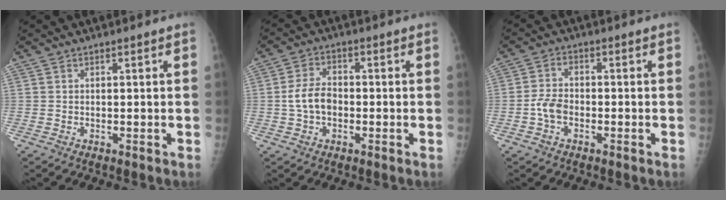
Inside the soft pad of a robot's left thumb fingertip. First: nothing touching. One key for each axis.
{"total": 6.0, "fx": -0.9, "fy": 4.1, "fz": 4.3, "tx": -0.077, "ty": 0.018, "tz": -0.020}
{"total": 4.4, "fx": -1.5, "fy": 2.8, "fz": 3.1, "tx": -0.060, "ty": 0.014, "tz": -0.034}